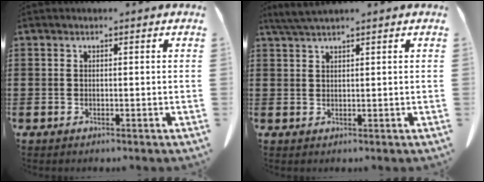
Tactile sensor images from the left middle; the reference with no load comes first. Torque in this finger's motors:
{"motor_torque": [0.22, 0.22, 0.03, 0.02]}